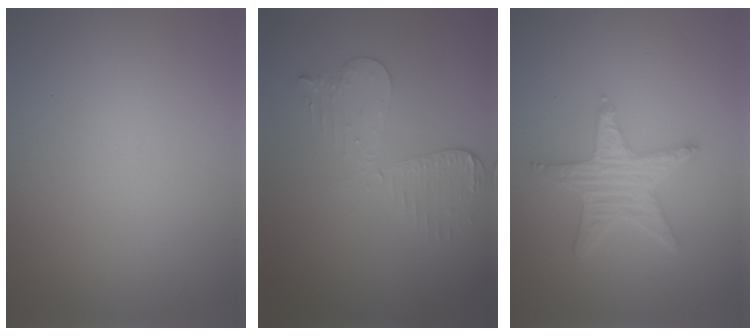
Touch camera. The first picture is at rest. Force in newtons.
{"total": 2.9, "press": 2.7, "slide": 1.2}
{"total": 4.3, "press": 3.5, "slide": 2.4}